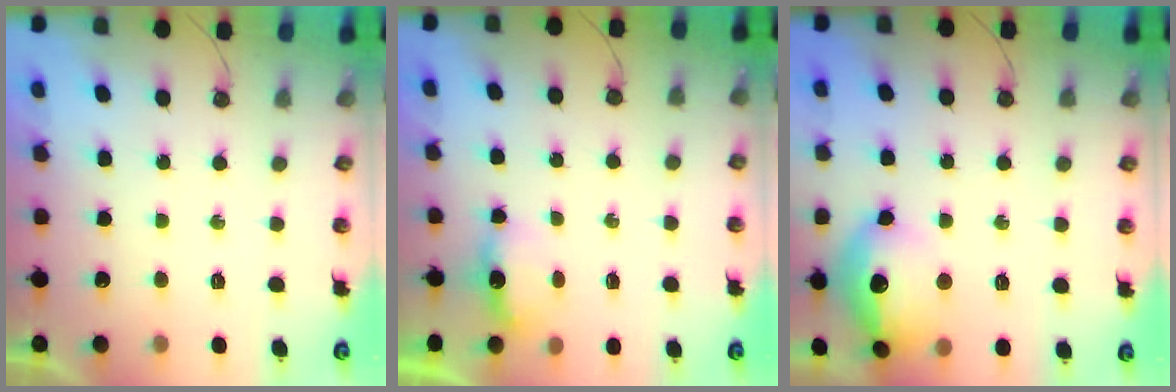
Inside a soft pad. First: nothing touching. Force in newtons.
{"total": 3.5, "press": 3.3, "slide": 1.0}
{"total": 16.5, "press": 16.5, "slide": 1.3}